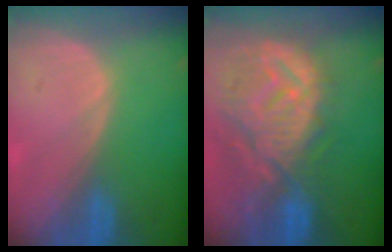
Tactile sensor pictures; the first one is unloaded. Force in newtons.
{"total": 12.7, "press": 11.2, "slide": 5.9}